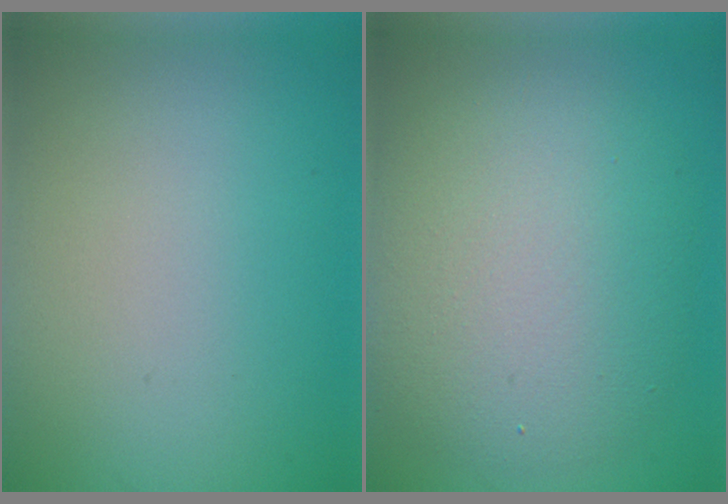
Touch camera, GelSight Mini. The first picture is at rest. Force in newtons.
{"total": 8.5, "press": 8.4, "slide": 0.6}